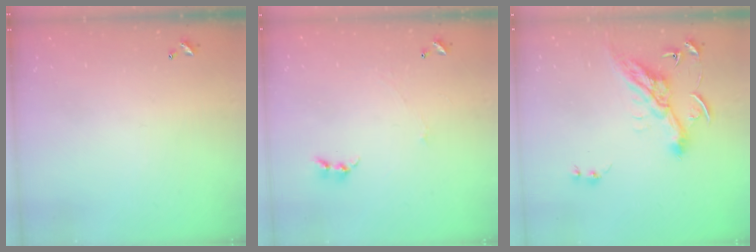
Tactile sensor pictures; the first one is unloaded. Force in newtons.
{"total": 1.3, "press": 1.2, "slide": 0.3}
{"total": 13.0, "press": 12.9, "slide": 1.8}